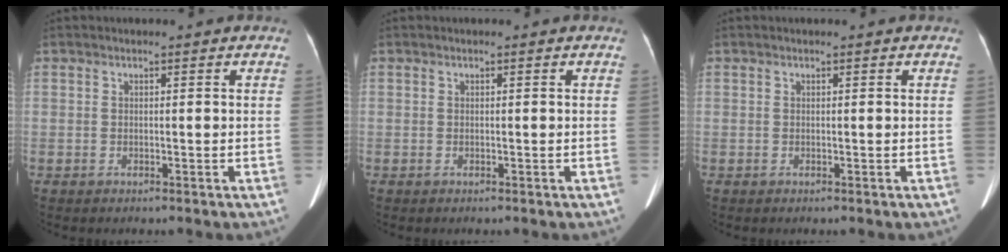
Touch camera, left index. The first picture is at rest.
{"total": 0.0}
{"total": 0.0}